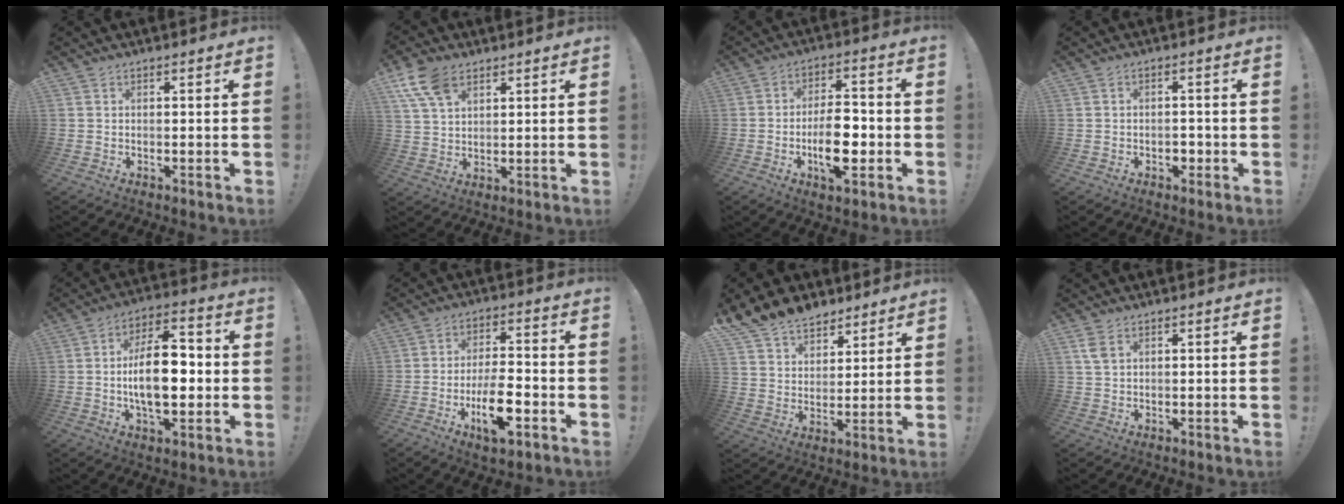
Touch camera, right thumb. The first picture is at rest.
{"total": 10.2, "force": [5.6, 5.9, 6.1], "torque": [-0.115, -0.013, 0.108]}
{"total": 12.1, "force": [-3.0, 5.8, 10.1], "torque": [-0.170, 0.008, -0.057]}
{"total": 2.5, "force": [-1.0, 2.0, 1.2], "torque": [-0.003, -0.005, -0.020]}
{"total": 15.8, "force": [-1.1, 8.0, 13.6], "torque": [-0.230, 0.004, -0.025]}
{"total": 11.9, "force": [-5.3, 6.0, 8.8], "torque": [-0.154, 0.027, -0.091]}
{"total": 11.2, "force": [9.1, 6.2, 2.1], "torque": [-0.060, -0.066, 0.181]}
{"total": 3.7, "force": [1.8, 2.0, 2.5], "torque": [-0.052, -0.001, 0.035]}